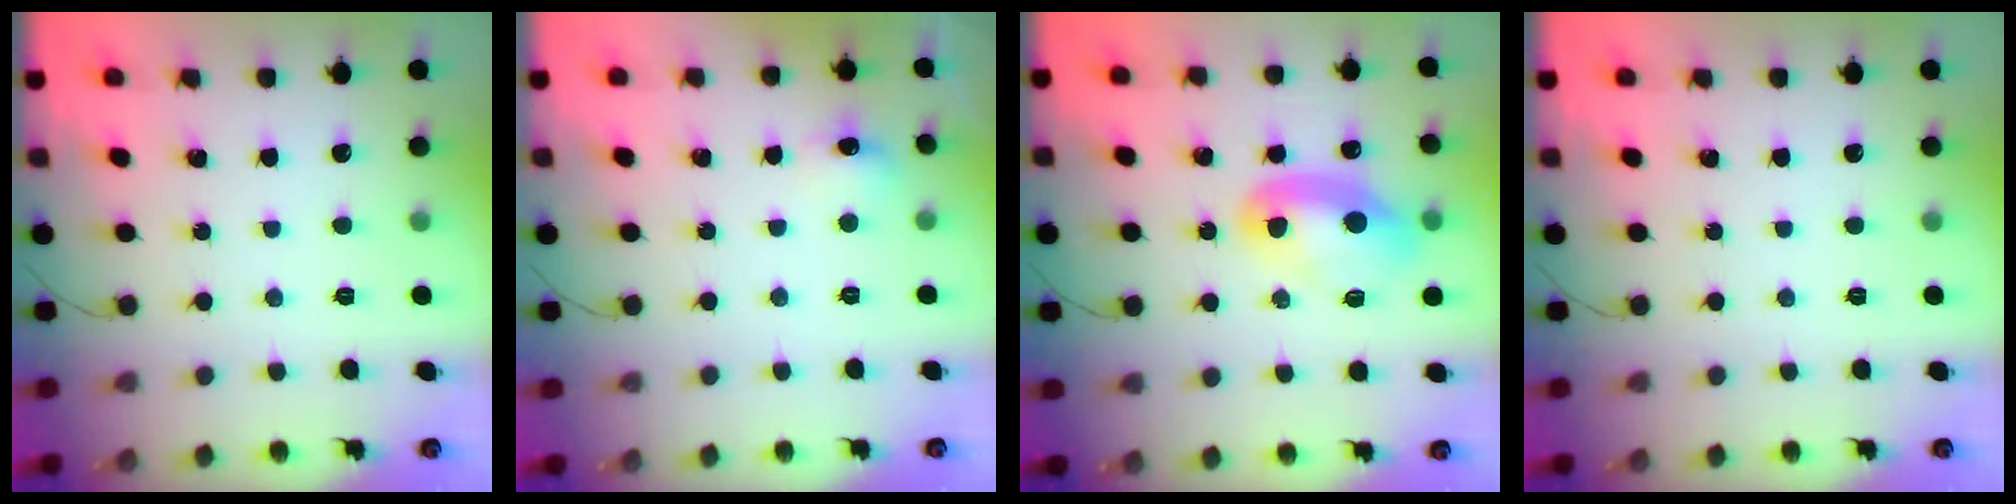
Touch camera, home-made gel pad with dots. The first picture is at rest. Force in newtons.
{"total": 6.5, "press": 6.3, "slide": 1.5}
{"total": 11.8, "press": 11.8, "slide": 0.9}
{"total": 0.0}